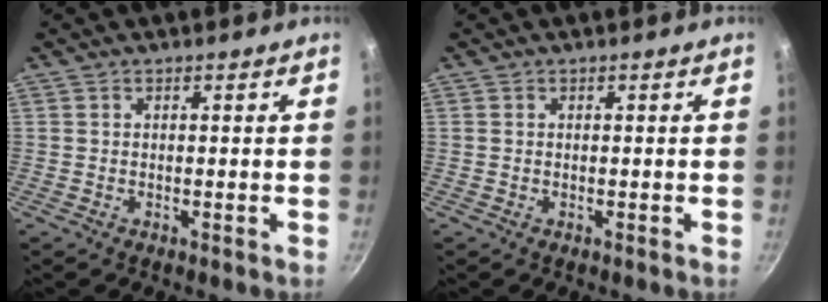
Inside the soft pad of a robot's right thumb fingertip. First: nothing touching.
{"total": 0.0}